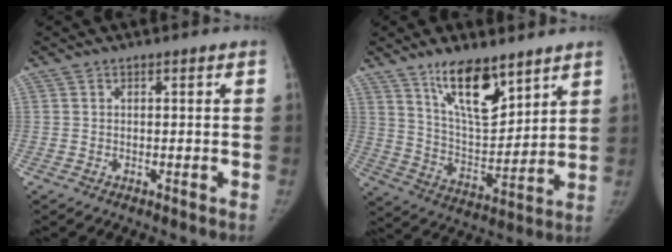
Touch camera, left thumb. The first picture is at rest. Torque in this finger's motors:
{"motor_torque": [0.83, -0.59, 1.30, -0.79, 0.38]}